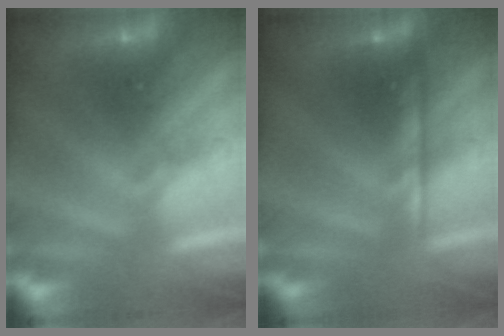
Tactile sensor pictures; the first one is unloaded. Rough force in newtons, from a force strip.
{"total": 2.1}